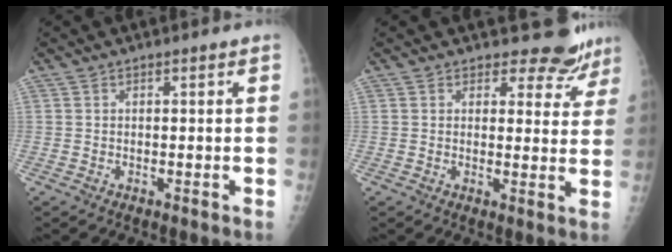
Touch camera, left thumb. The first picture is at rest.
{"total": 6.5, "force": [5.8, 2.8, 0.2], "torque": [0.032, -0.043, 0.056]}